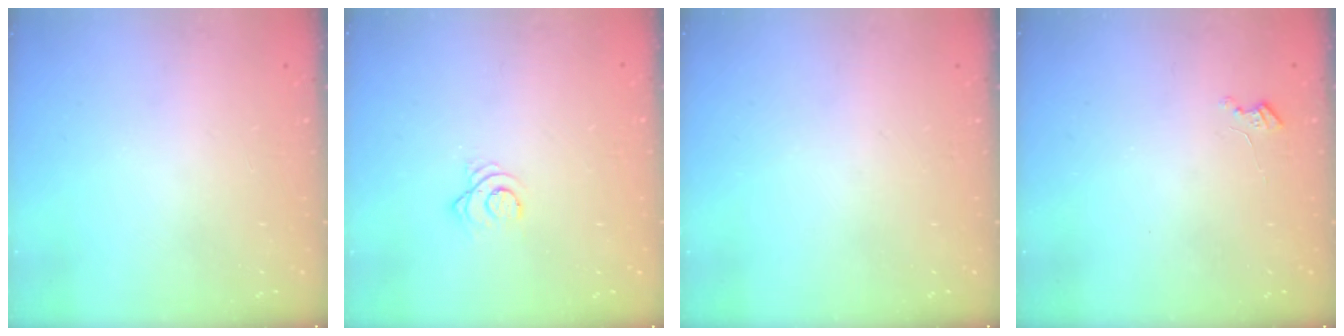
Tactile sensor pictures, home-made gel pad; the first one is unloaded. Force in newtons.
{"total": 3.6, "press": 3.6, "slide": 0.4}
{"total": 0.0}
{"total": 2.7, "press": 2.7, "slide": 0.3}